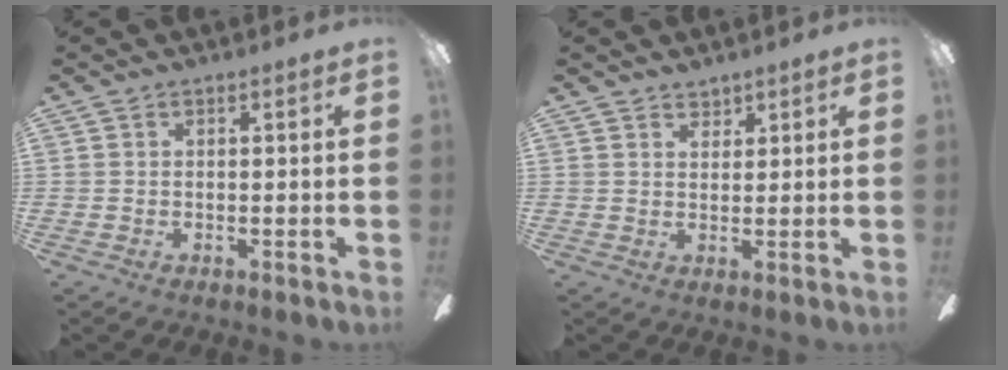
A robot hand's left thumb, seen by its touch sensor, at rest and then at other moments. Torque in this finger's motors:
{"motor_torque": [0.16, -0.29, -0.23, -0.13, -0.03]}